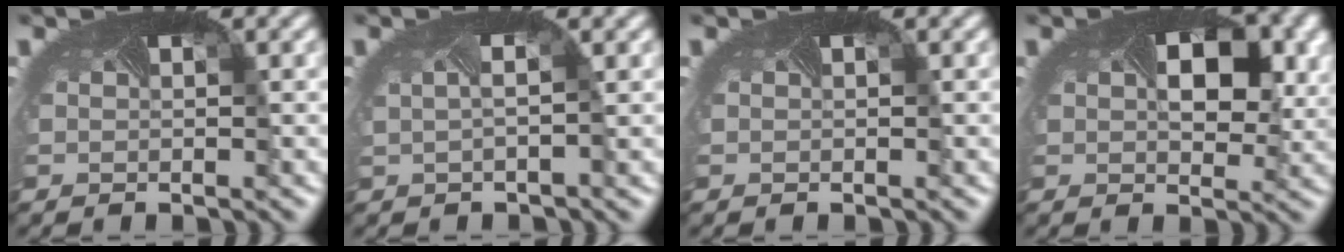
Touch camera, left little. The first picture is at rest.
{"total": 0.9, "force": [0.2, 0.6, 0.7], "torque": [-0.008, 0.016, 0.006]}
{"total": 0.0}
{"total": 5.3, "force": [1.1, 3.1, 4.1], "torque": [-0.069, 0.000, 0.017]}